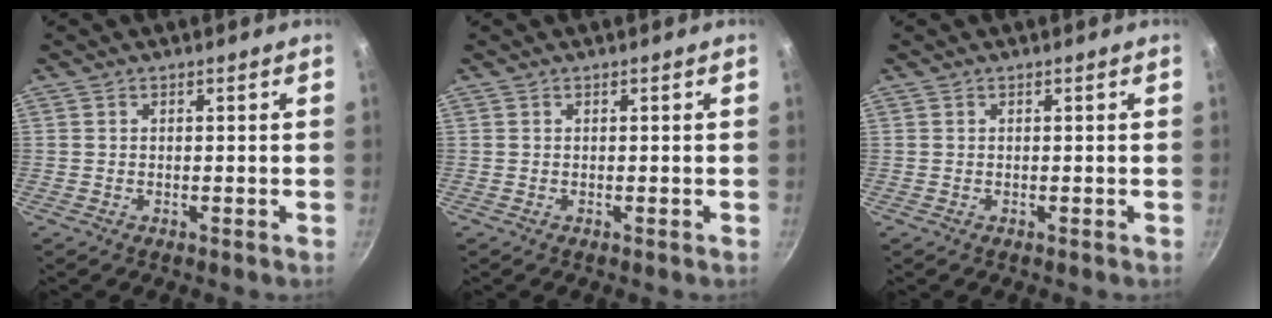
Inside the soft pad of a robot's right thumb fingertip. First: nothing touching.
{"total": 0.0}
{"total": 0.0}